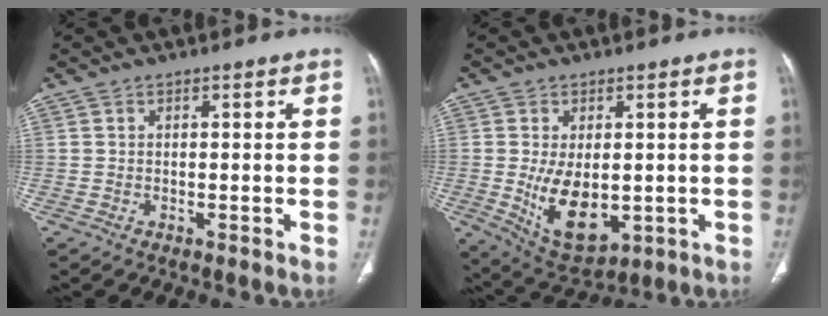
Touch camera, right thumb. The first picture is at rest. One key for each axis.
{"total": 11.3, "fx": -1.1, "fy": 6.5, "fz": 9.1, "tx": -0.140, "ty": -0.016, "tz": 0.007}